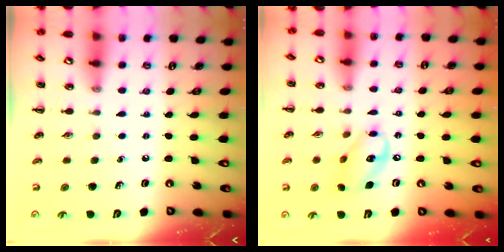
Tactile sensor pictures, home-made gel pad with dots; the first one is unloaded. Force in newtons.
{"total": 12.2, "press": 12.0, "slide": 2.5}